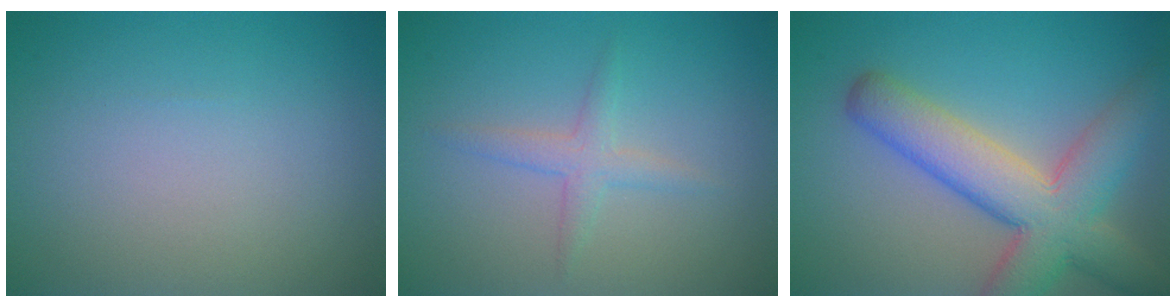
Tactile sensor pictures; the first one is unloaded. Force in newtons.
{"total": 1.8, "press": 1.8, "slide": 0.1}
{"total": 8.3, "press": 8.3, "slide": 0.7}